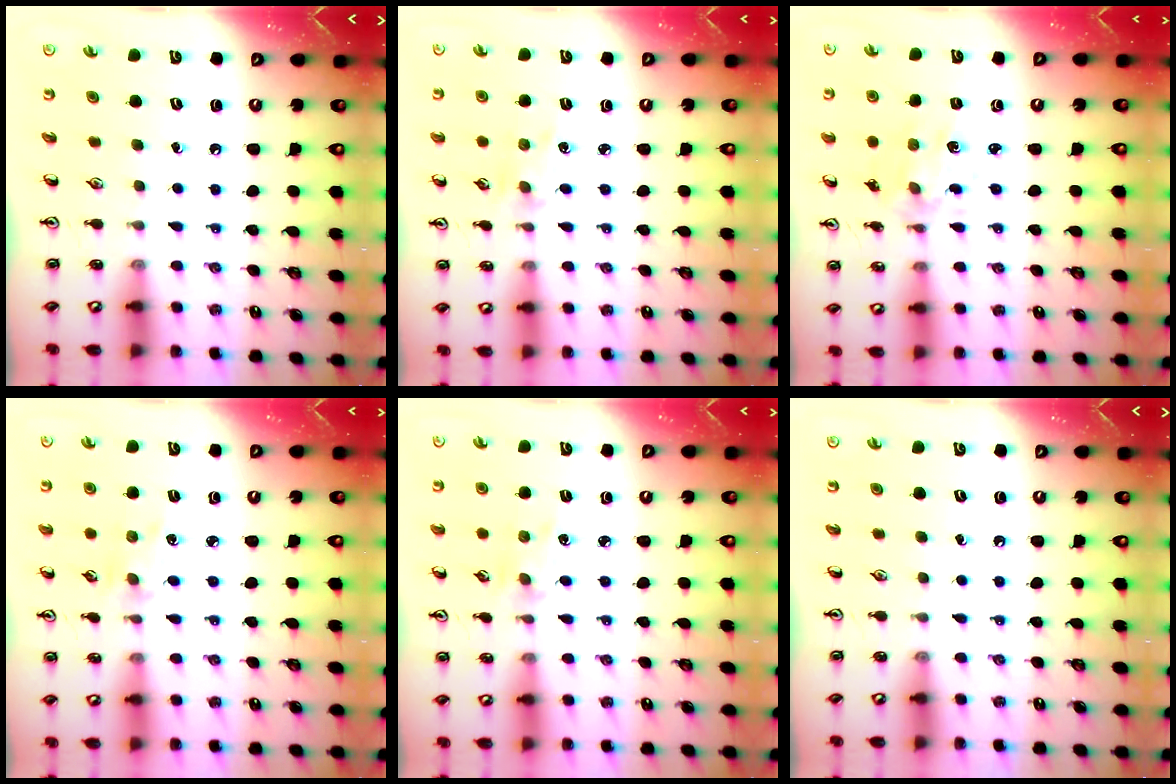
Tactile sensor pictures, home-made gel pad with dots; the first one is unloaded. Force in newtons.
{"total": 2.0, "press": 2.0, "slide": 0.4}
{"total": 2.9, "press": 2.8, "slide": 0.9}
{"total": 2.0, "press": 2.0, "slide": 0.4}
{"total": 2.0, "press": 2.0, "slide": 0.4}
{"total": 0.0}